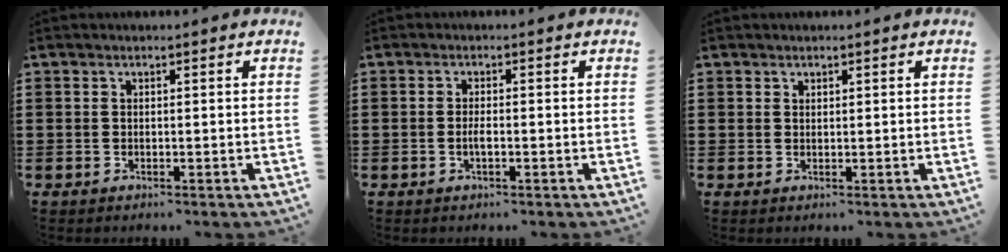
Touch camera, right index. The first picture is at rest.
{"total": 1.5, "force": [-0.5, 0.4, 1.4], "torque": [-0.027, 0.000, -0.008]}
{"total": 0.7, "force": [0.6, 0.4, 0.0], "torque": [-0.002, 0.001, 0.012]}